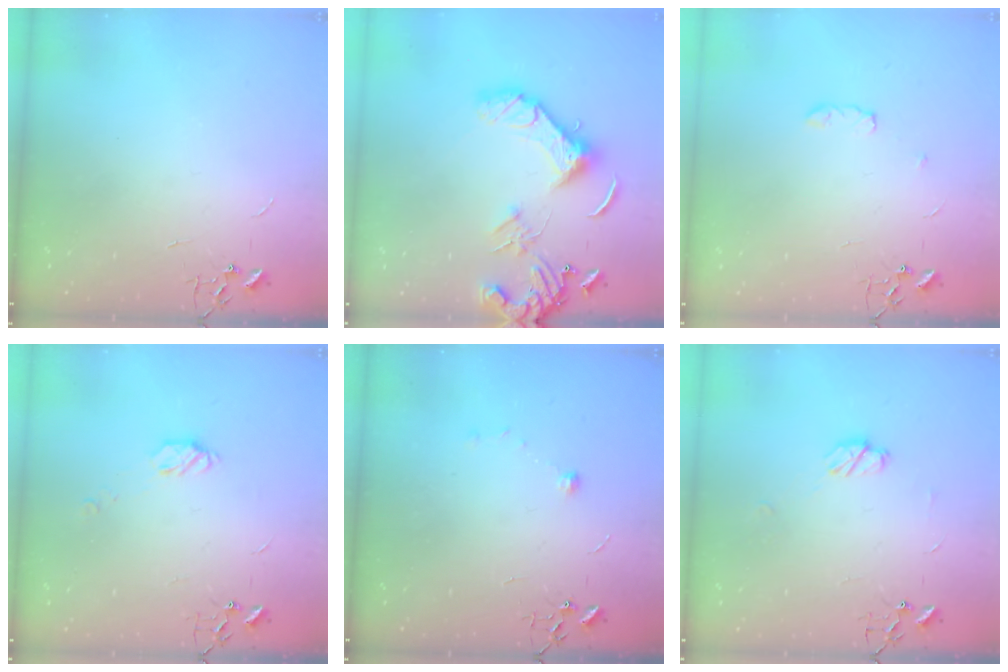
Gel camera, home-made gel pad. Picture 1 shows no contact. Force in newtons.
{"total": 14.4, "press": 14.3, "slide": 2.1}
{"total": 4.9, "press": 4.9, "slide": 0.8}
{"total": 5.5, "press": 5.5, "slide": 0.4}
{"total": 4.9, "press": 4.8, "slide": 0.6}
{"total": 6.1, "press": 6.0, "slide": 0.4}